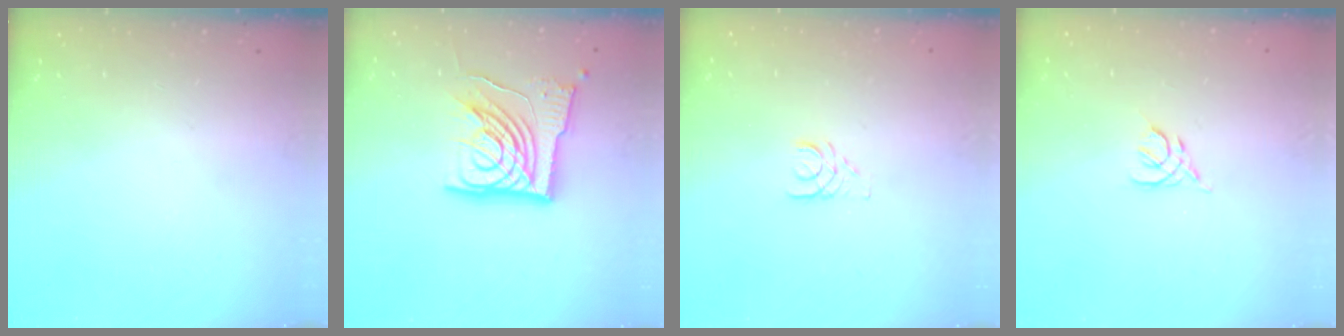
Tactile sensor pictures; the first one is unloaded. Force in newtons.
{"total": 15.6, "press": 15.5, "slide": 1.6}
{"total": 2.5, "press": 2.5, "slide": 0.3}
{"total": 2.8, "press": 2.8, "slide": 0.7}